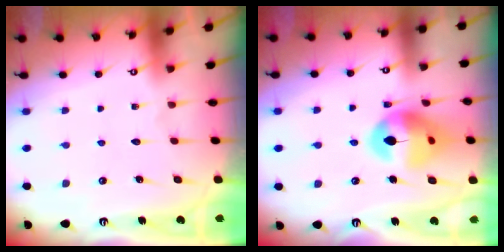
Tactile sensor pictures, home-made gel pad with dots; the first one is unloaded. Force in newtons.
{"total": 14.6, "press": 14.5, "slide": 1.6}